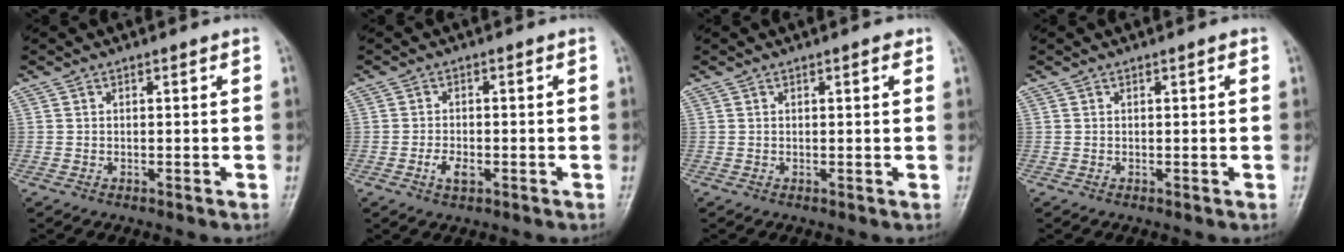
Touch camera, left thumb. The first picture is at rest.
{"total": 3.3, "force": [-1.3, 1.8, 2.5], "torque": [-0.043, 0.007, -0.023]}
{"total": 1.8, "force": [0.8, 0.6, 1.5], "torque": [-0.017, 0.000, 0.007]}
{"total": 1.0, "force": [0.3, 0.3, 0.9], "torque": [-0.012, 0.002, 0.002]}